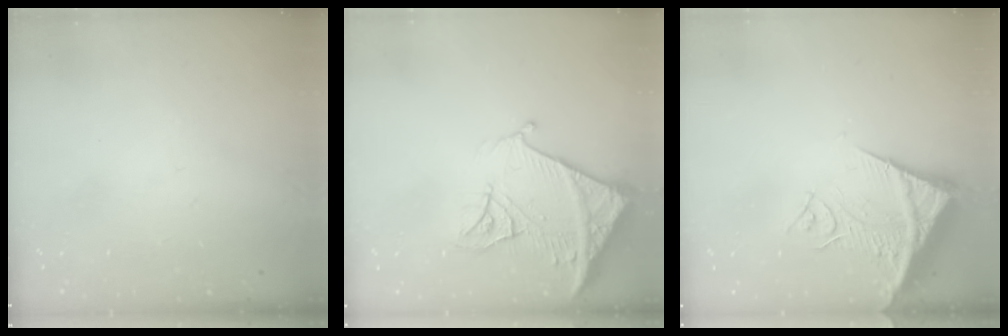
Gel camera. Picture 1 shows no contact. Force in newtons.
{"total": 15.3, "press": 15.2, "slide": 1.7}
{"total": 13.5, "press": 13.3, "slide": 1.8}